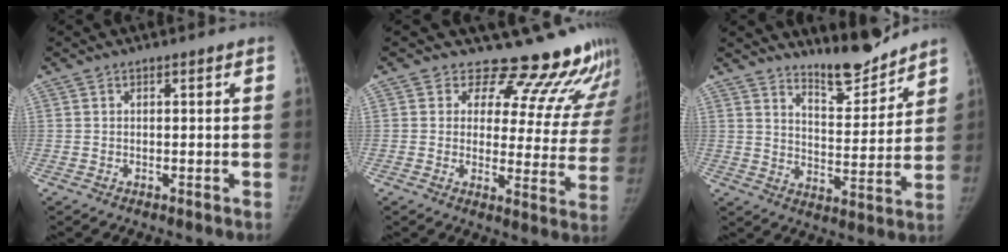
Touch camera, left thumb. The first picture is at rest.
{"total": 18.2, "force": [16.4, 6.7, 4.0], "torque": [0.014, -0.130, 0.179]}
{"total": 9.6, "force": [8.9, 2.0, 3.0], "torque": [-0.022, -0.074, 0.153]}